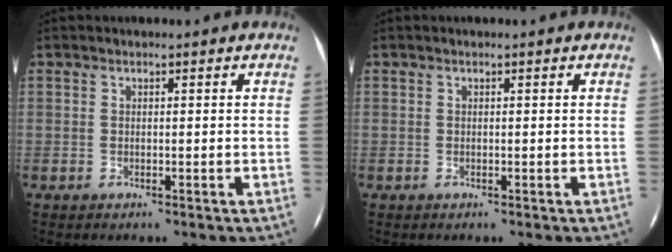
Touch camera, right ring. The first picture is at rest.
{"total": 0.0}